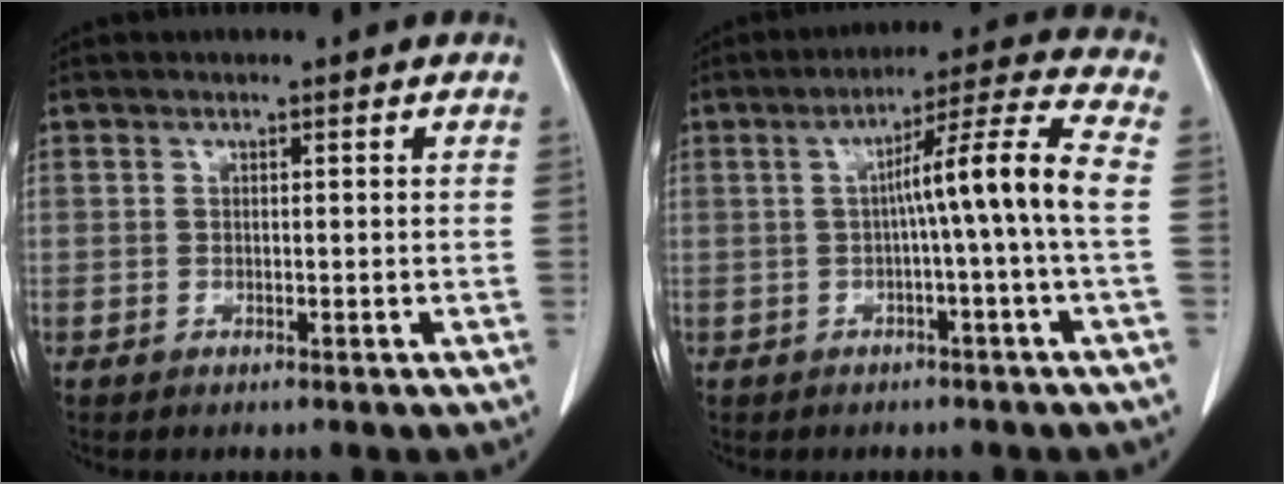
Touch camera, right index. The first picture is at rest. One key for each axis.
{"total": 9.8, "fx": -0.4, "fy": -1.8, "fz": 9.6, "tx": -0.147, "ty": 0.020, "tz": -0.005}